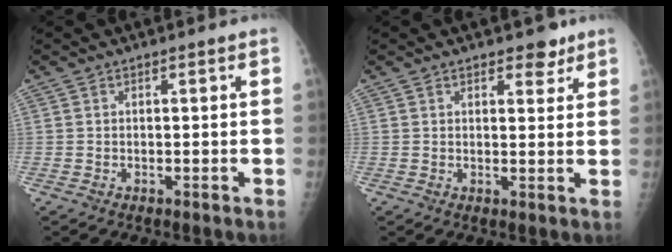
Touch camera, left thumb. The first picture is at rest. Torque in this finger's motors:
{"motor_torque": [0.23, 0.42, -0.02, -0.16, 0.05]}